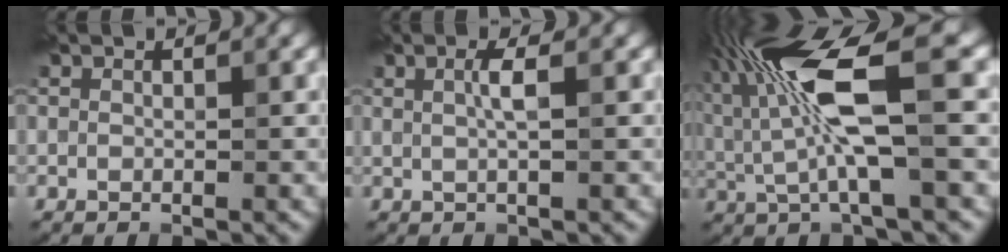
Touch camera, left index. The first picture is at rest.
{"total": 1.8, "force": [0.4, 0.4, 1.8], "torque": [-0.034, 0.002, 0.004]}
{"total": 10.3, "force": [1.7, 2.5, 9.8], "torque": [-0.196, 0.008, 0.028]}